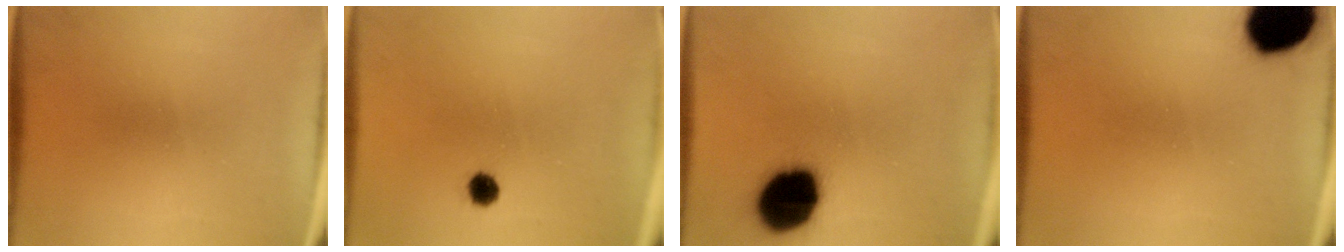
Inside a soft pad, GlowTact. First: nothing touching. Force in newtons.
{"total": 2.4}
{"total": 16.1}
{"total": 17.0}